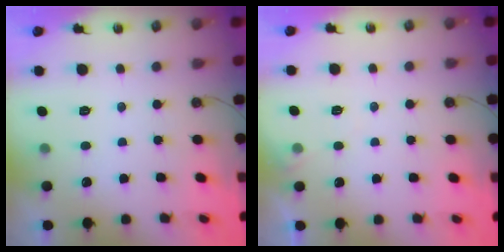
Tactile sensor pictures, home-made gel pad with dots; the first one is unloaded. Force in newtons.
{"total": 4.1, "press": 4.1, "slide": 0.7}